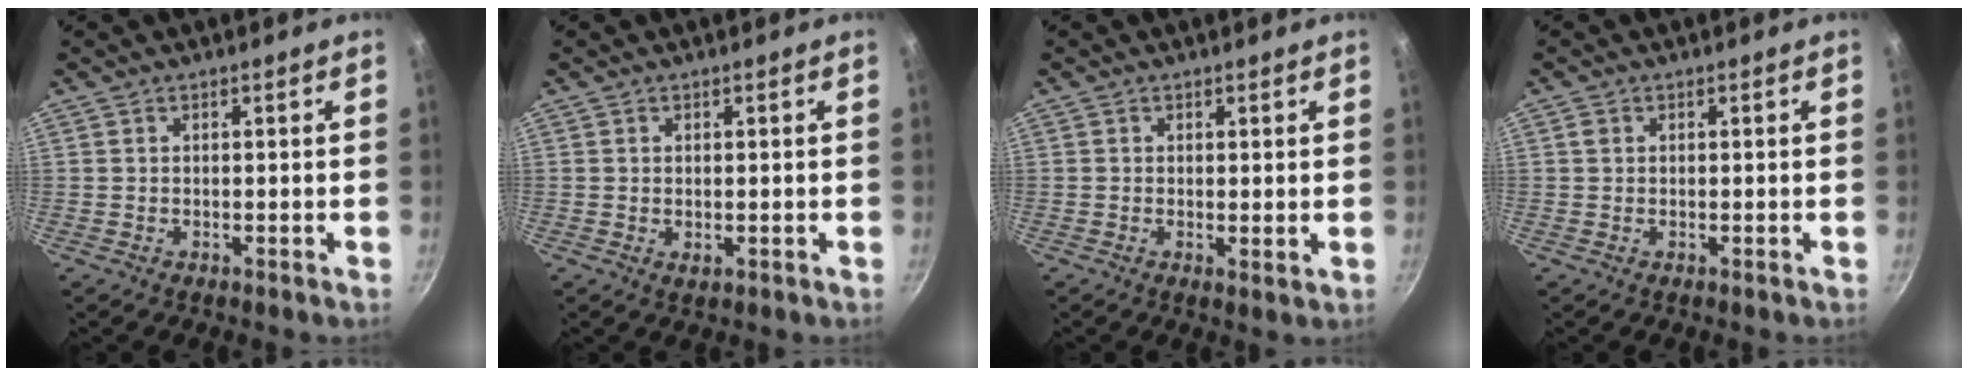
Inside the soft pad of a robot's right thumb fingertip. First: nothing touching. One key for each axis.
{"total": 1.3, "fx": 0.0, "fy": 0.9, "fz": 1.0, "tx": -0.015, "ty": -0.003, "tz": 0.001}
{"total": 1.4, "fx": 0.4, "fy": 0.7, "fz": 1.1, "tx": -0.019, "ty": -0.007, "tz": 0.004}
{"total": 0.9, "fx": 0.2, "fy": 0.8, "fz": 0.3, "tx": -0.005, "ty": 0.003, "tz": 0.002}